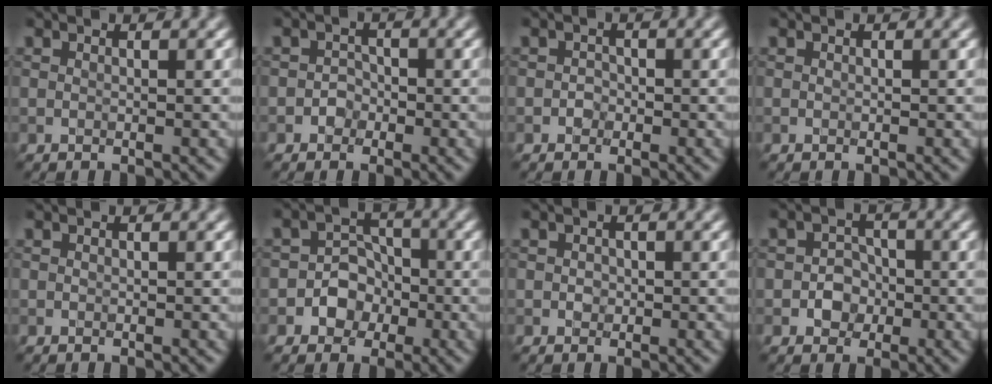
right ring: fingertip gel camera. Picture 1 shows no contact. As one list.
[{"total": 1.2, "force": [-0.6, 1.0, 0.2], "torque": [0.004, 0.005, -0.010]}, {"total": 0.8, "force": [-0.4, 0.7, 0.1], "torque": [0.003, 0.000, -0.007]}, {"total": 0.0}, {"total": 0.0}, {"total": 3.2, "force": [-1.1, 2.8, 1.0], "torque": [0.016, 0.009, -0.033]}, {"total": 0.7, "force": [-0.1, 0.6, 0.3], "torque": [-0.001, -0.002, -0.004]}, {"total": 2.2, "force": [-0.6, 2.0, 0.8], "torque": [-0.002, 0.003, -0.013]}]